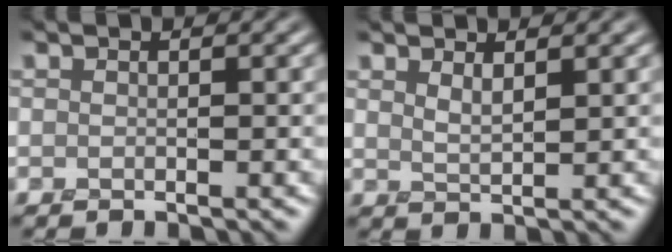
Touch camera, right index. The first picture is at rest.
{"total": 1.5, "force": [1.3, 0.2, 0.8], "torque": [-0.021, -0.004, 0.028]}